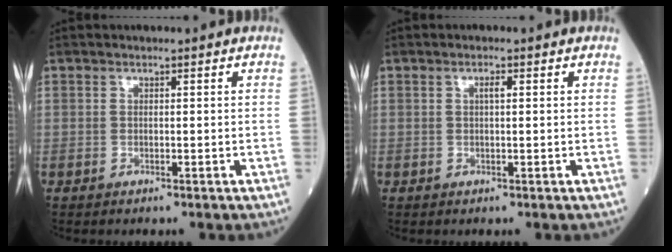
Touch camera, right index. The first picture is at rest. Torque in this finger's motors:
{"motor_torque": [0.08, 0.03, 0.03, 0.03]}